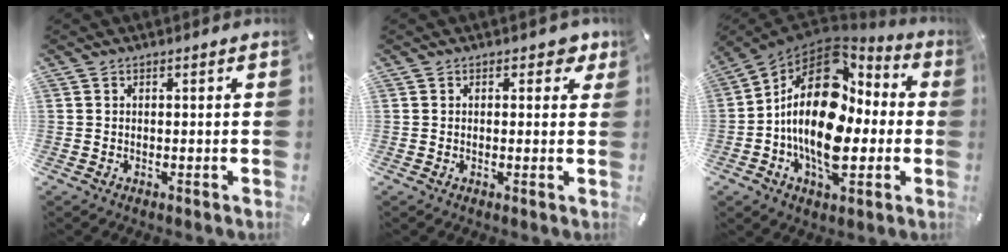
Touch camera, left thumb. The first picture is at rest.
{"total": 2.8, "force": [1.2, 1.8, 1.8], "torque": [-0.008, -0.004, 0.014]}
{"total": 22.9, "force": [-0.5, 14.3, 17.9], "torque": [-0.331, -0.011, -0.008]}